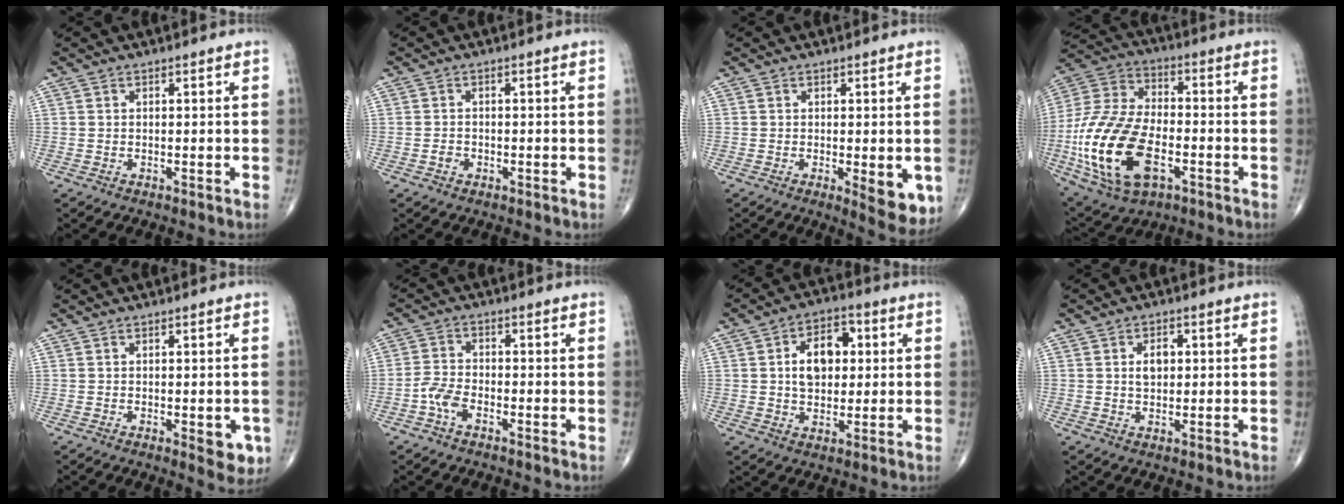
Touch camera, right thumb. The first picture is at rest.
{"total": 1.3, "force": [-0.7, 1.0, 0.5], "torque": [0.000, 0.005, -0.013]}
{"total": 6.9, "force": [-1.5, 2.2, 6.3], "torque": [-0.062, -0.016, -0.015]}
{"total": 22.8, "force": [-6.3, 12.6, 17.9], "torque": [-0.363, 0.012, -0.108]}
{"total": 4.8, "force": [-1.4, 1.9, 4.2], "torque": [-0.028, -0.006, -0.013]}
{"total": 3.9, "force": [-2.2, 1.9, 2.6], "torque": [-0.048, 0.012, -0.050]}
{"total": 10.2, "force": [1.7, 6.8, 7.3], "torque": [-0.088, 0.010, 0.025]}
{"total": 3.9, "force": [0.7, 2.6, 2.8], "torque": [-0.033, 0.001, 0.011]}